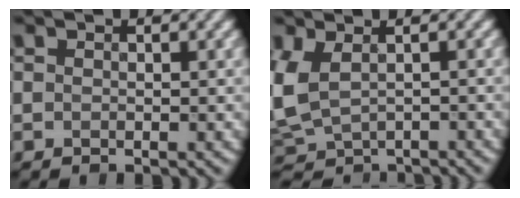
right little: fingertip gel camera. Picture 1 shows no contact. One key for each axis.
{"total": 3.8, "fx": -0.1, "fy": 2.6, "fz": 2.8, "tx": -0.081, "ty": -0.015, "tz": 0.012}